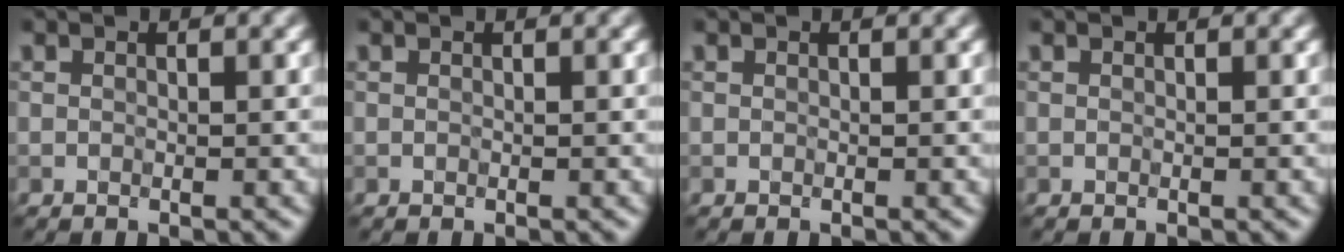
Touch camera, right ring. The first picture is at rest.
{"total": 0.0}
{"total": 0.0}
{"total": 0.0}